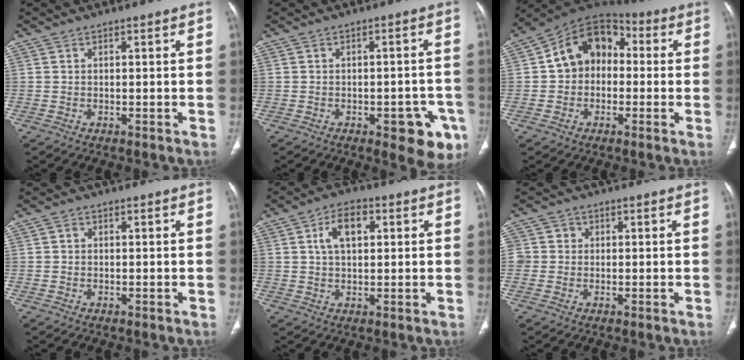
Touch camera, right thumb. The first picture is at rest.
{"total": 9.3, "force": [-4.1, 4.2, 7.2], "torque": [-0.056, 0.017, -0.044]}
{"total": 12.7, "force": [0.7, 9.9, 7.9], "torque": [-0.093, 0.042, -0.006]}
{"total": 0.8, "force": [0.1, 0.7, 0.3], "torque": [-0.001, 0.002, 0.000]}
{"total": 6.9, "force": [1.9, 4.0, 5.3], "torque": [-0.084, 0.007, 0.030]}
{"total": 3.0, "force": [0.2, 3.0, 0.4], "torque": [0.017, 0.006, 0.004]}